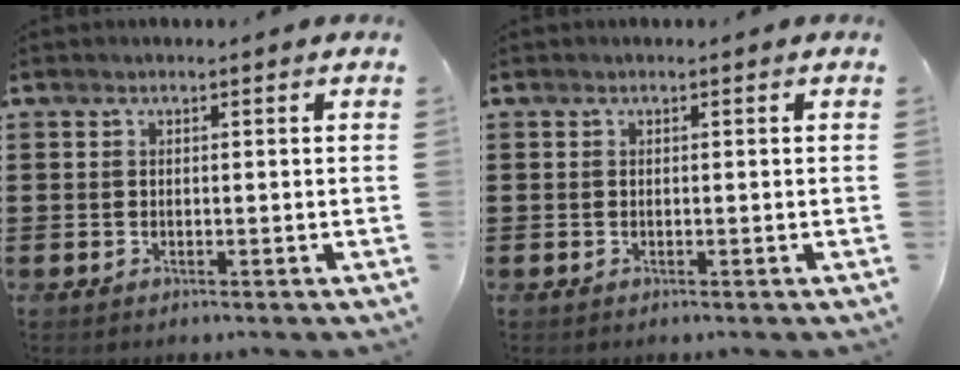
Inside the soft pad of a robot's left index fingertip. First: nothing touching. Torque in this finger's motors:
{"motor_torque": [0.00, 0.00, 0.00, 0.00]}